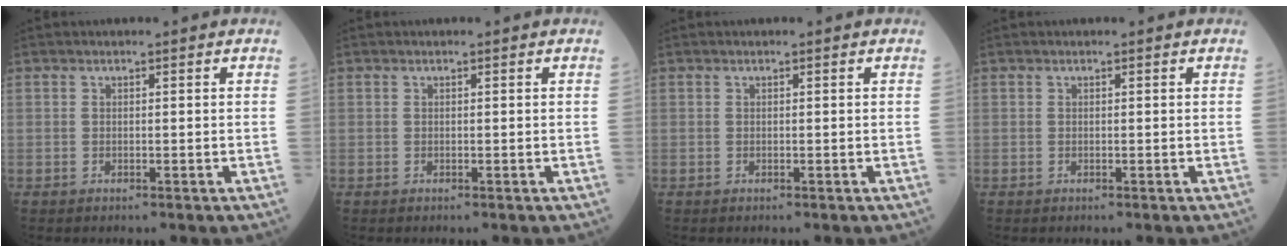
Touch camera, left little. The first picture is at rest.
{"total": 0.0}
{"total": 0.0}
{"total": 0.0}